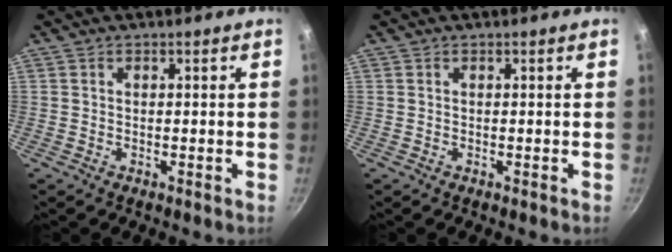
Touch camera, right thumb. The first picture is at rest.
{"total": 0.0}